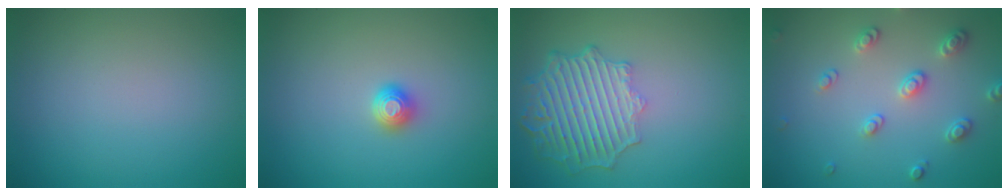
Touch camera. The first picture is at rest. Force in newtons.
{"total": 1.4, "press": 1.2, "slide": 0.7}
{"total": 6.5, "press": 5.0, "slide": 4.1}
{"total": 2.6, "press": 2.6, "slide": 0.2}